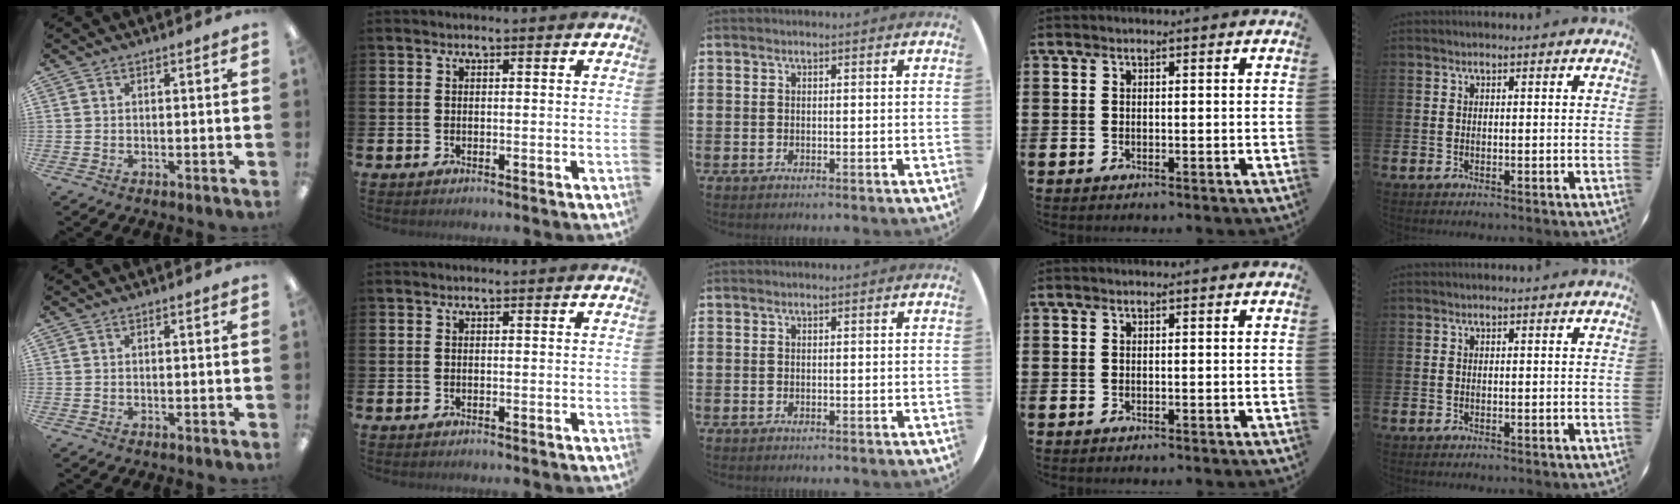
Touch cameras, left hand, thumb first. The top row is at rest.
{}